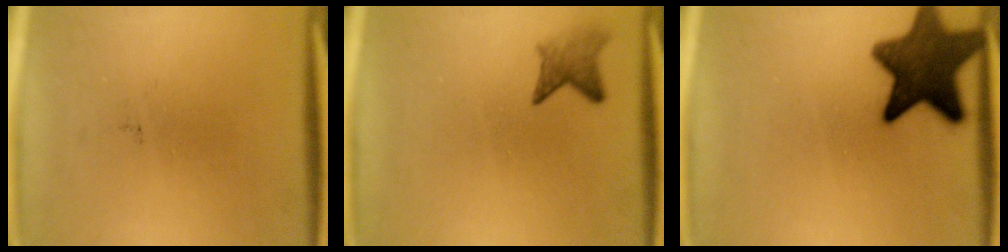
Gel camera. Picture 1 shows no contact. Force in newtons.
{"total": 2.4}
{"total": 12.7}